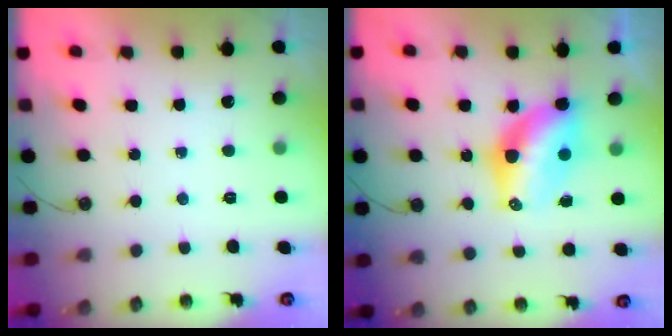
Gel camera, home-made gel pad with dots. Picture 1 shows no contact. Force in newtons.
{"total": 9.3, "press": 9.2, "slide": 0.8}